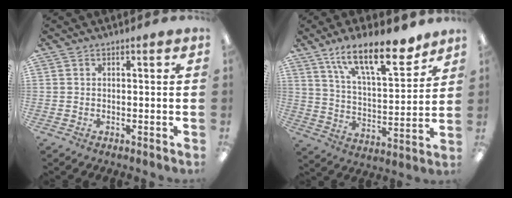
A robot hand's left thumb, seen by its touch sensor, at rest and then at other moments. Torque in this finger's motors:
{"motor_torque": [0.61, 0.29, 1.44, -1.32, 0.40]}